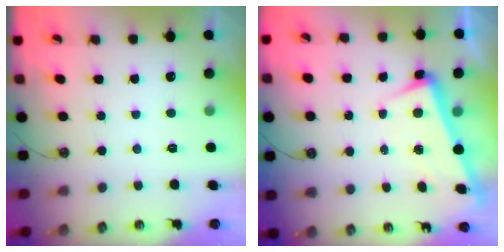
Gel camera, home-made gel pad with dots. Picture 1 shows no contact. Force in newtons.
{"total": 3.3, "press": 3.1, "slide": 1.1}